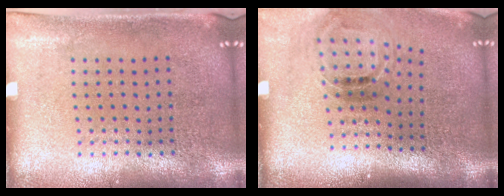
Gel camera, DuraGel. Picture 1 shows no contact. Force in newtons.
{"total": 1.2, "press": 0.9, "slide": 0.8}